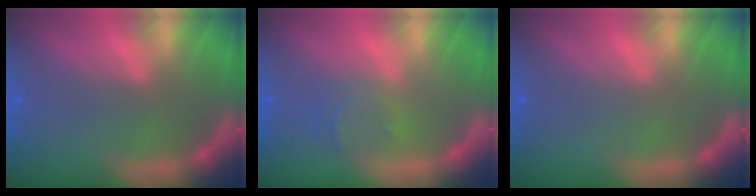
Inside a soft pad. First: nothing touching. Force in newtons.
{"total": 2.4}
{"total": 0.0}